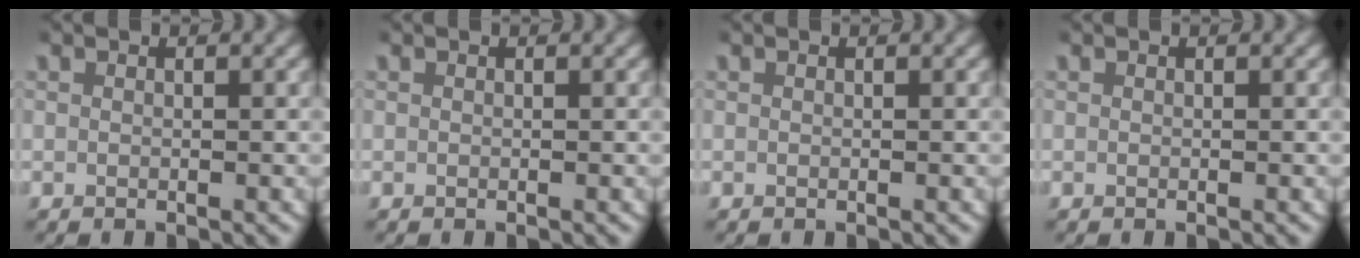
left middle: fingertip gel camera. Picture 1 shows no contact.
{"total": 0.0}
{"total": 0.0}
{"total": 0.0}